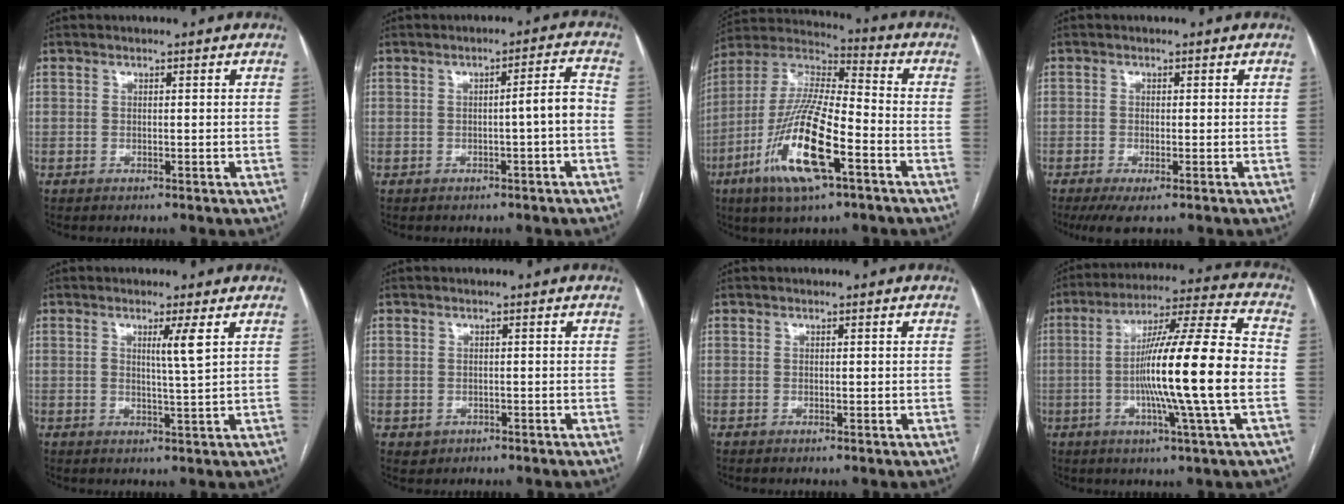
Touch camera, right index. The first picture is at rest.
{"total": 3.7, "force": [-0.9, -0.2, 3.6], "torque": [-0.048, 0.011, -0.012]}
{"total": 18.0, "force": [-7.3, 3.4, 16.0], "torque": [-0.334, -0.019, -0.134]}
{"total": 3.6, "force": [-2.1, 0.6, 2.8], "torque": [-0.047, -0.010, -0.033]}
{"total": 3.6, "force": [1.3, -0.7, 3.3], "torque": [-0.057, -0.007, 0.021]}
{"total": 1.8, "force": [-0.6, 1.6, 0.2], "torque": [-0.002, 0.005, -0.003]}
{"total": 0.5, "force": [0.0, 0.2, 0.5], "torque": [-0.009, -0.002, 0.001]}
{"total": 18.9, "force": [-2.6, -1.1, 18.7], "torque": [-0.311, -0.001, -0.054]}